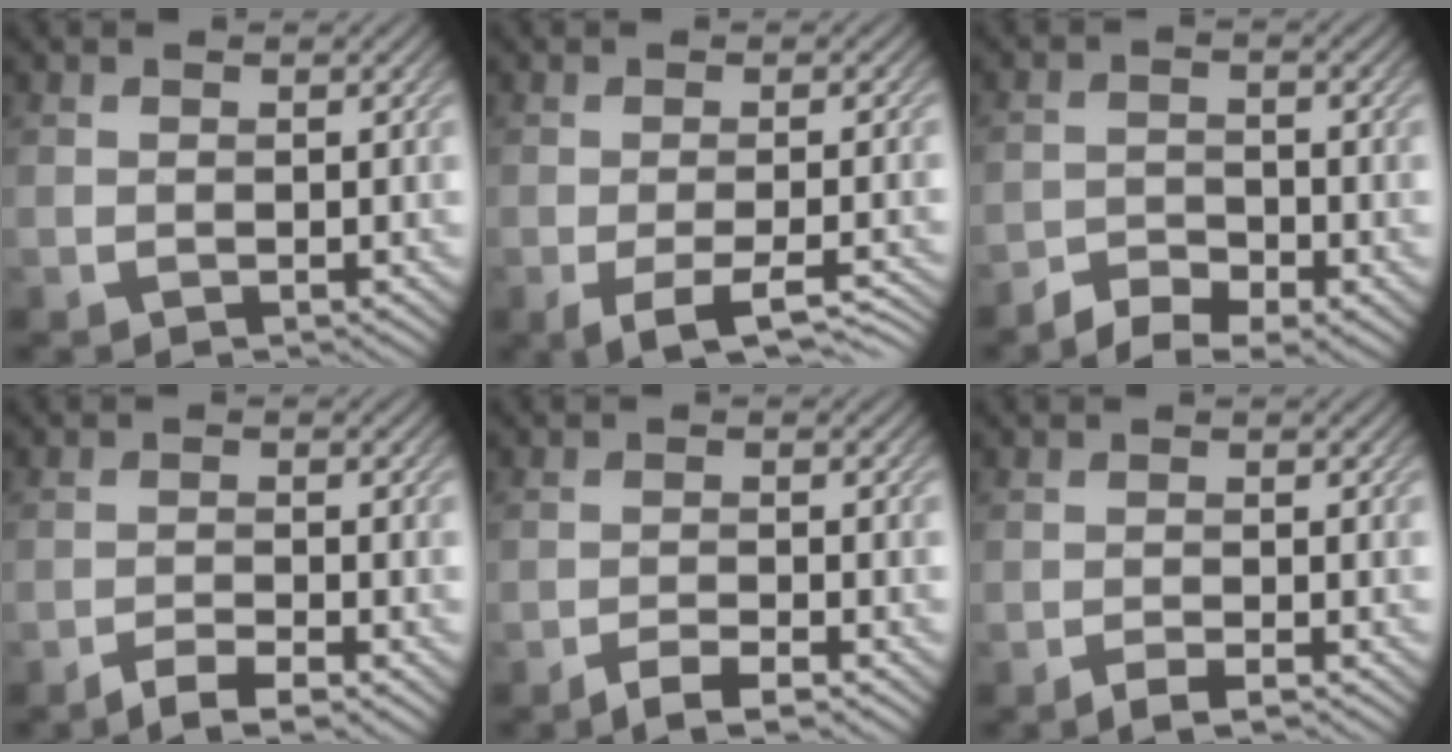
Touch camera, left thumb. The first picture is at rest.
{"total": 6.2, "force": [-3.0, 1.7, 5.1], "torque": [-0.077, -0.009, -0.042]}
{"total": 4.9, "force": [-3.7, 1.9, 2.5], "torque": [-0.042, -0.005, -0.066]}
{"total": 3.3, "force": [-2.5, 0.5, 2.1], "torque": [-0.036, 0.003, -0.051]}
{"total": 3.0, "force": [-2.3, 0.4, 1.9], "torque": [-0.031, 0.003, -0.048]}
{"total": 1.8, "force": [-1.3, 0.2, 1.2], "torque": [-0.018, 0.003, -0.030]}